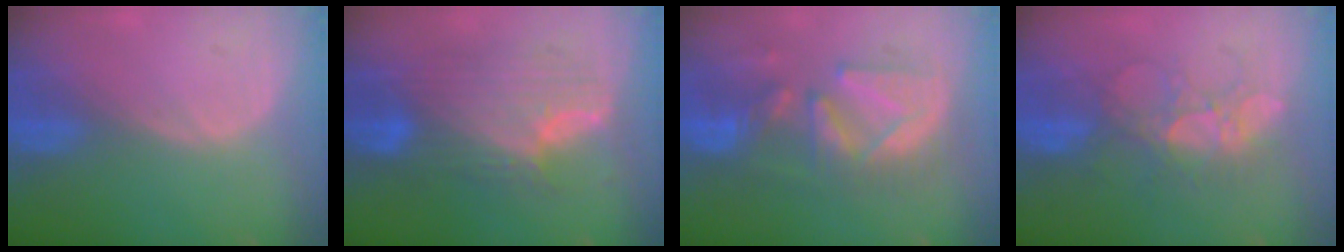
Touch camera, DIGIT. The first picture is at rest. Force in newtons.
{"total": 10.0, "press": 10.0, "slide": 0.6}
{"total": 10.0, "press": 9.8, "slide": 1.7}
{"total": 6.8, "press": 6.6, "slide": 1.6}